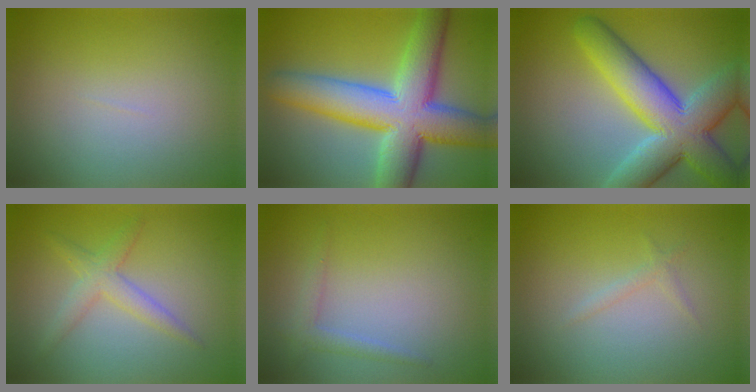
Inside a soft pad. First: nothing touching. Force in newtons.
{"total": 11.9, "press": 11.9, "slide": 0.5}
{"total": 10.5, "press": 10.5, "slide": 0.6}
{"total": 2.5, "press": 2.5, "slide": 0.1}
{"total": 1.5, "press": 1.4, "slide": 0.1}
{"total": 0.8, "press": 0.8, "slide": 0.0}